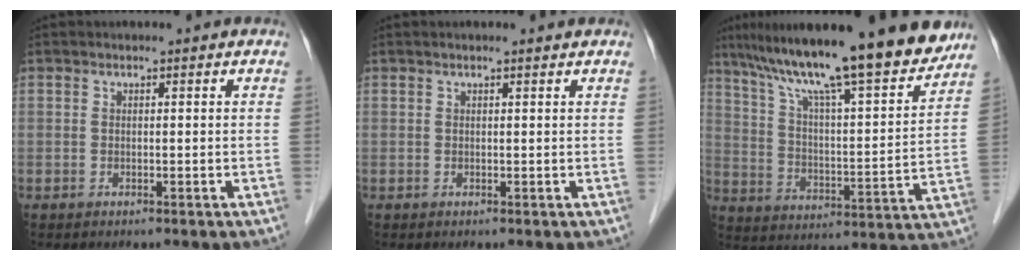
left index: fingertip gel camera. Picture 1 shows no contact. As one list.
[{"total": 1.5, "force": [1.4, -0.1, 0.7], "torque": [-0.014, 0.012, 0.019]}, {"total": 22.1, "force": [18.0, 1.6, 12.7], "torque": [-0.208, 0.006, 0.278]}]